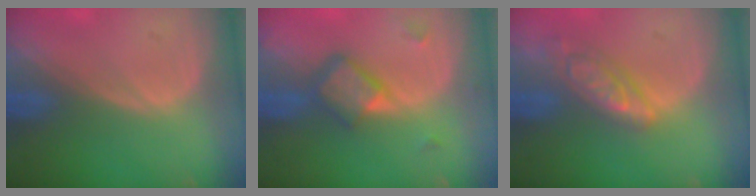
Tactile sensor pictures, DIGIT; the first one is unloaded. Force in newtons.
{"total": 5.9, "press": 5.0, "slide": 3.0}
{"total": 6.2, "press": 5.5, "slide": 2.9}